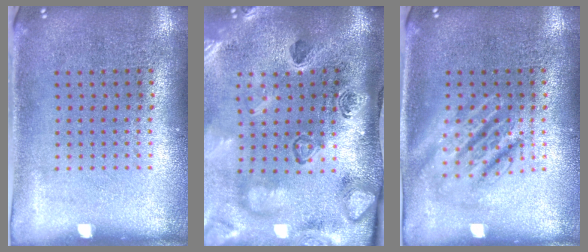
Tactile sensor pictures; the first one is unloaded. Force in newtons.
{"total": 4.6, "press": 3.2, "slide": 3.2}
{"total": 2.7, "press": 2.7, "slide": 0.3}